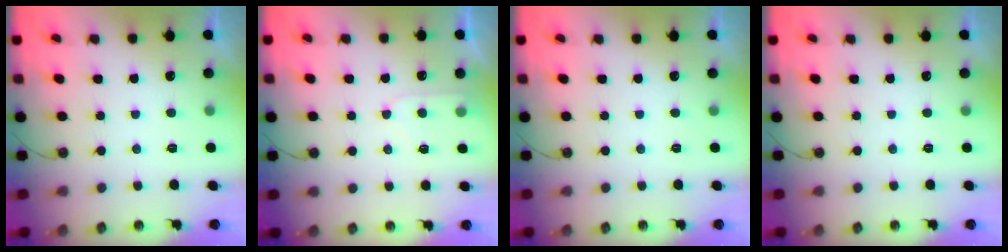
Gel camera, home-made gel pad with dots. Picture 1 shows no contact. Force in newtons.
{"total": 5.3, "press": 5.2, "slide": 0.6}
{"total": 0.0}
{"total": 0.0}